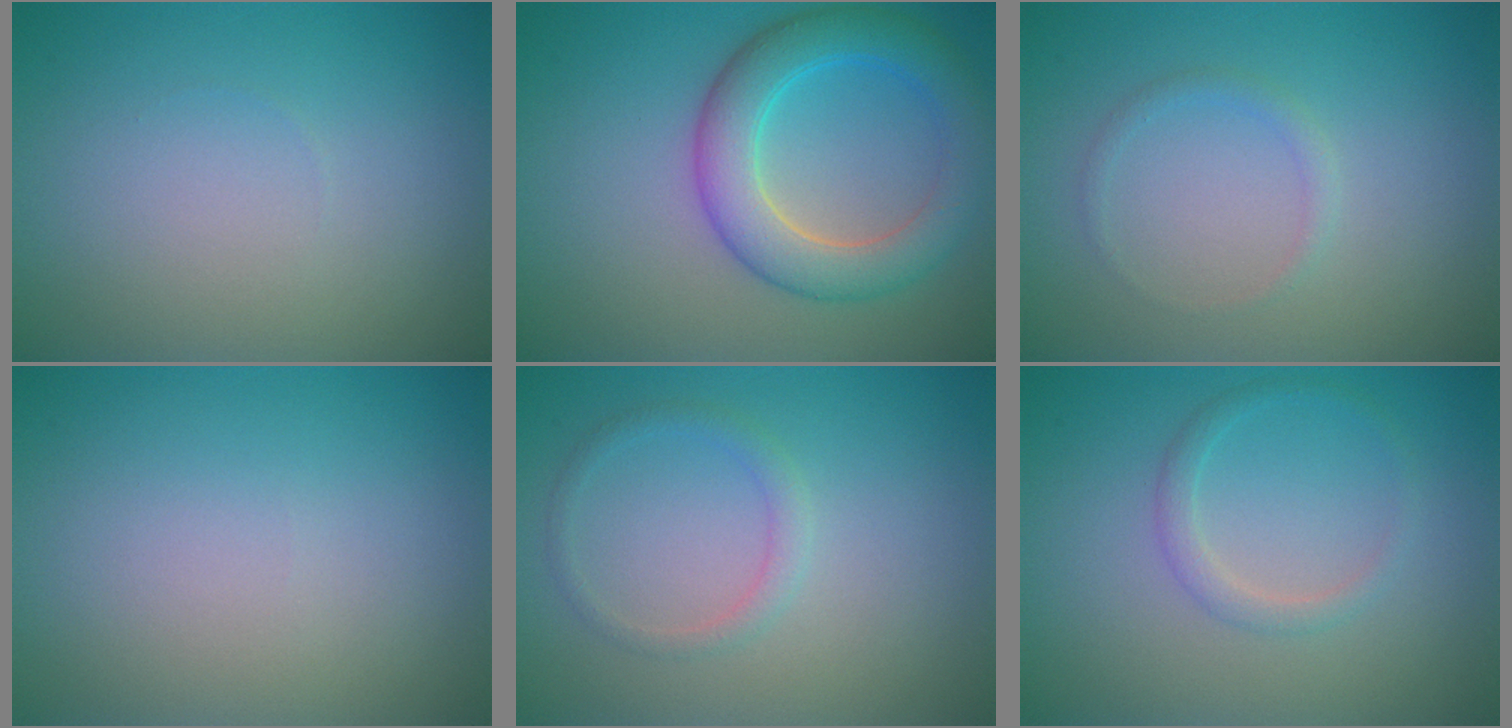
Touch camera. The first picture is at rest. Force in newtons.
{"total": 5.9, "press": 5.9, "slide": 0.2}
{"total": 0.9, "press": 0.9, "slide": 0.1}
{"total": 0.0}
{"total": 1.4, "press": 1.4, "slide": 0.1}
{"total": 1.6, "press": 1.6, "slide": 0.1}